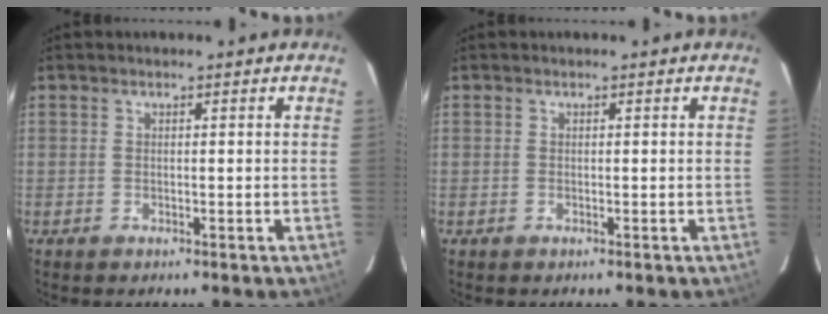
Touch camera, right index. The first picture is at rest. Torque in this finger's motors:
{"motor_torque": [0.03, -0.05, 0.04, 0.00]}